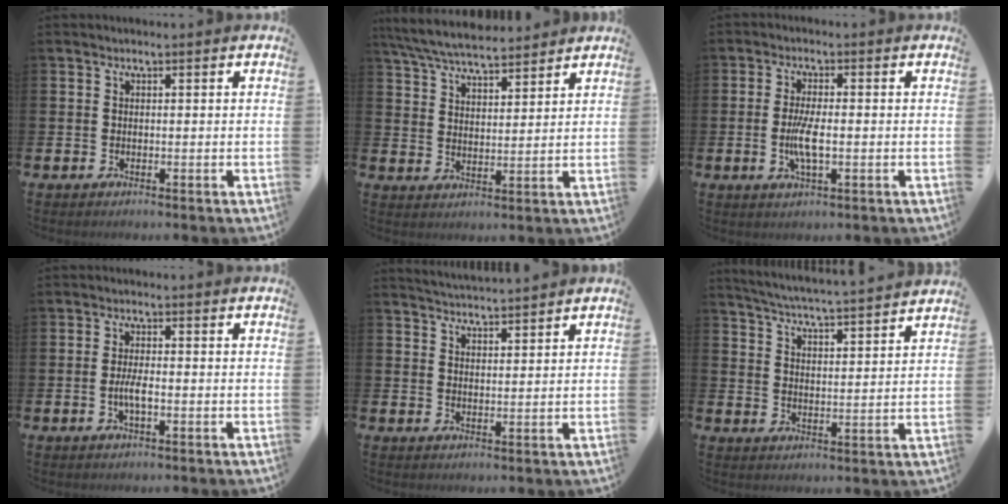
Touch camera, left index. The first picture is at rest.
{"total": 6.9, "force": [6.6, 1.1, 1.7], "torque": [-0.061, -0.027, 0.122]}
{"total": 4.3, "force": [-0.7, 1.2, 4.0], "torque": [-0.070, -0.004, -0.017]}
{"total": 2.6, "force": [-0.7, 0.8, 2.4], "torque": [-0.037, 0.000, -0.015]}
{"total": 3.8, "force": [3.8, -0.1, -0.1], "torque": [-0.004, -0.021, 0.069]}
{"total": 5.2, "force": [5.2, -0.5, 0.7], "torque": [-0.036, -0.044, 0.088]}